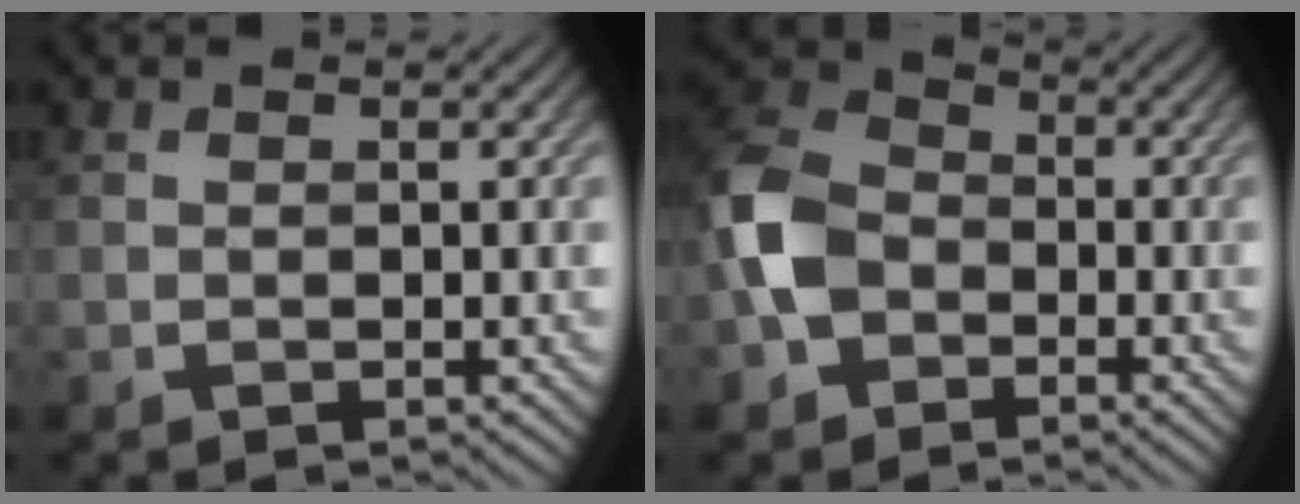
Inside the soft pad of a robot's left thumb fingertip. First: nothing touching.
{"total": 8.1, "force": [-2.6, 6.3, 4.4], "torque": [-0.111, 0.001, -0.078]}